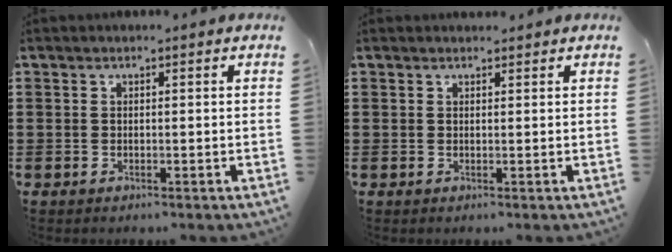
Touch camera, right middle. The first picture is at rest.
{"total": 0.8, "force": [0.8, 0.2, -0.1], "torque": [0.007, -0.005, 0.014]}